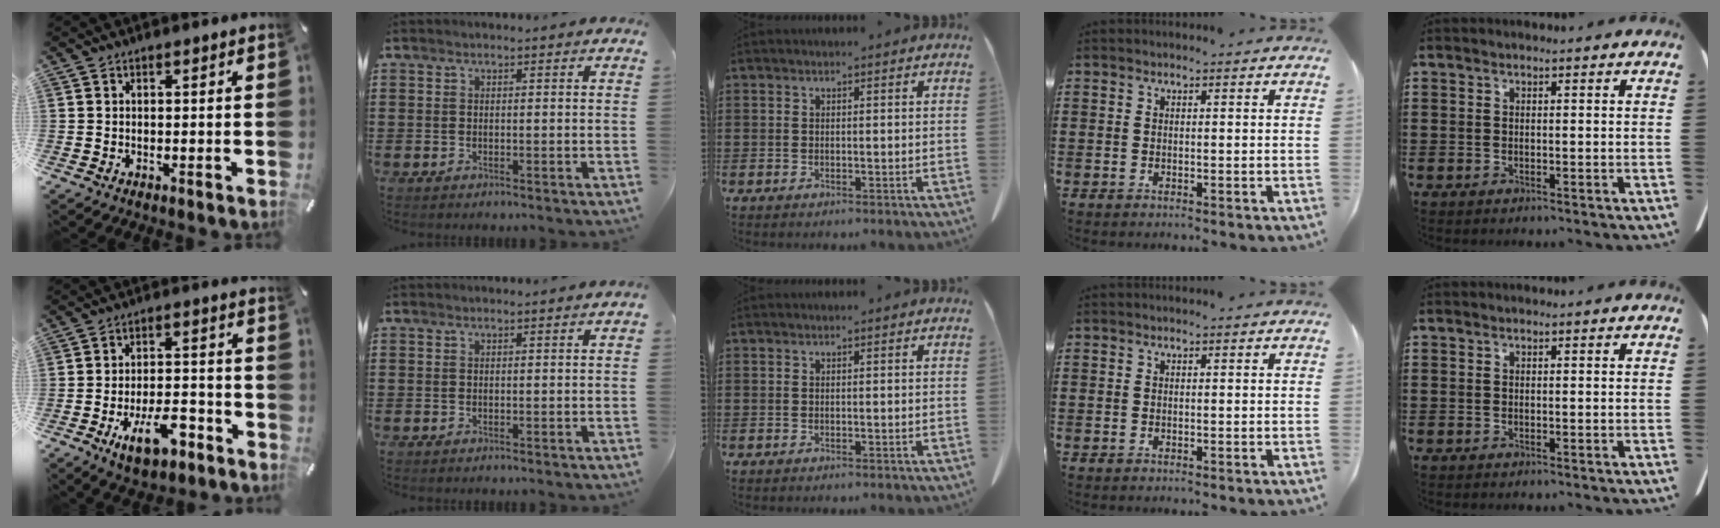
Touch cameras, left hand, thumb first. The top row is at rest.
{"thumb": {"total": 12.0, "force": [-6.2, 5.7, 8.5], "torque": [-0.134, 0.030, -0.104]}}